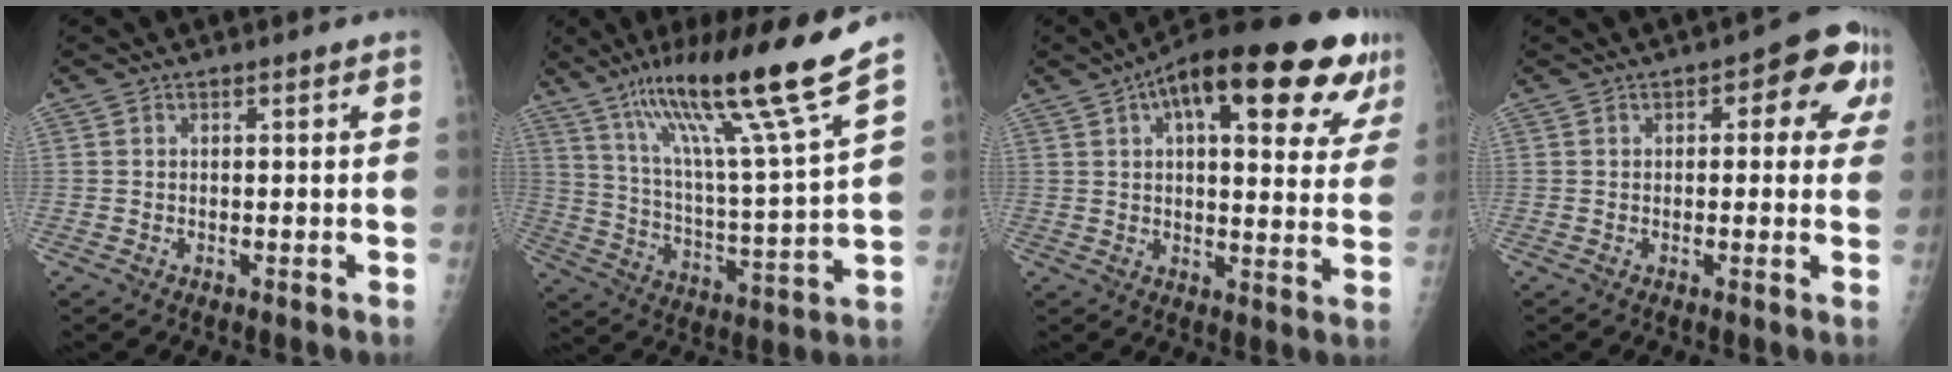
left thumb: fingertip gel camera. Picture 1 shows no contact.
{"total": 20.5, "force": [14.3, -0.6, 14.6], "torque": [-0.225, -0.078, 0.245]}
{"total": 25.2, "force": [12.0, 9.2, 20.2], "torque": [-0.270, 0.013, 0.163]}
{"total": 8.9, "force": [2.6, 4.2, 7.4], "torque": [-0.049, 0.016, 0.020]}